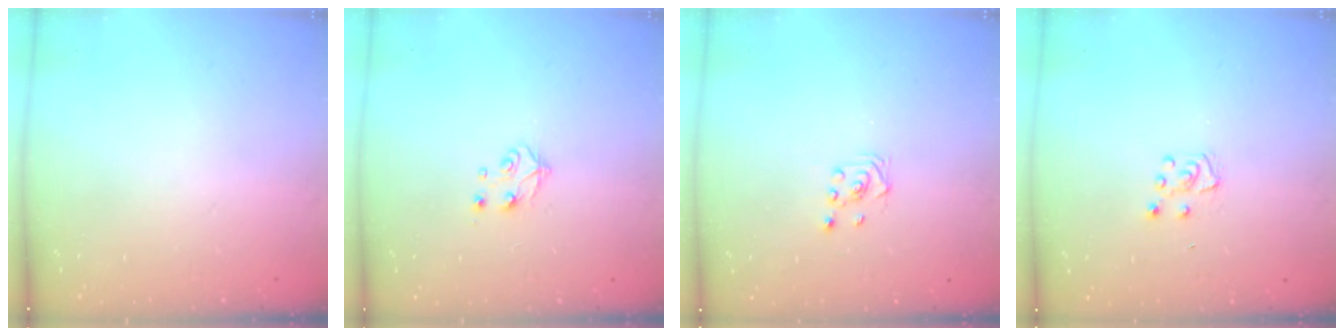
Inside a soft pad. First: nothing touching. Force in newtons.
{"total": 5.3, "press": 5.3, "slide": 0.3}
{"total": 1.6, "press": 1.4, "slide": 0.9}
{"total": 5.1, "press": 5.0, "slide": 0.6}